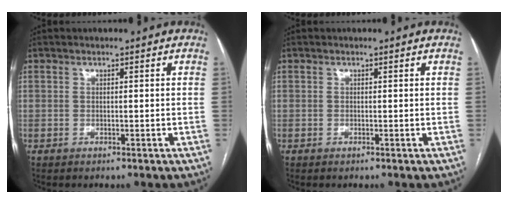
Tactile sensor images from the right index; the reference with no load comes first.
{"total": 0.0}